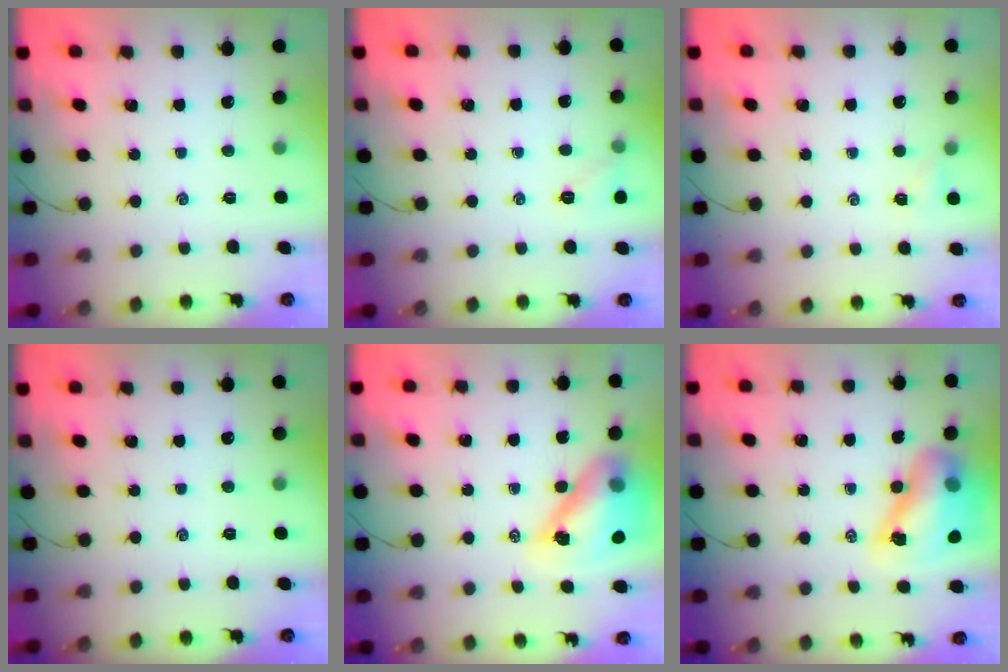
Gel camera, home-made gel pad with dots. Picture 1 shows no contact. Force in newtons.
{"total": 5.9, "press": 5.7, "slide": 1.7}
{"total": 1.7, "press": 1.7, "slide": 0.5}
{"total": 0.0}
{"total": 15.0, "press": 14.3, "slide": 4.5}
{"total": 13.5, "press": 13.0, "slide": 3.7}